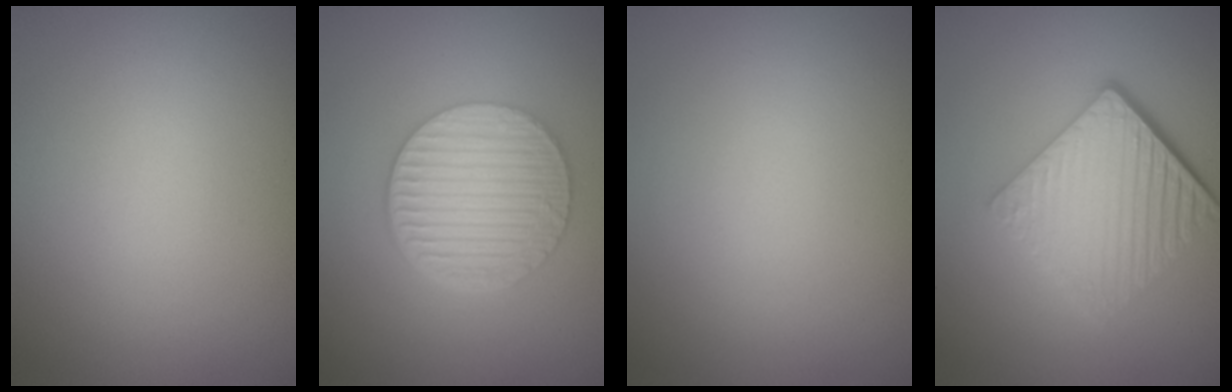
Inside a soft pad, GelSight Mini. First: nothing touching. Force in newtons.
{"total": 6.7, "press": 4.6, "slide": 4.9}
{"total": 0.0}
{"total": 7.0, "press": 4.5, "slide": 5.3}